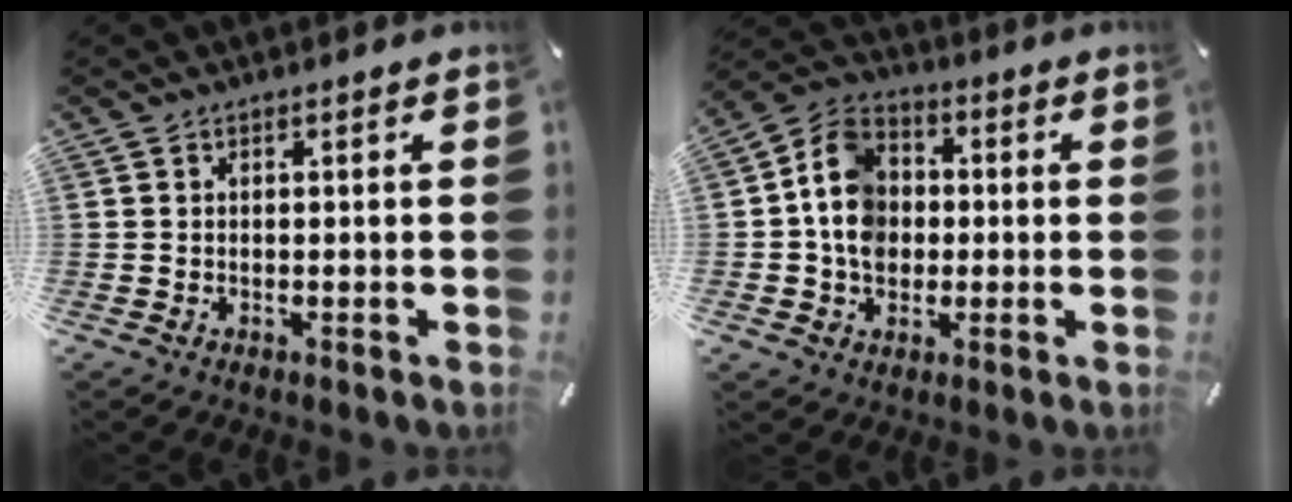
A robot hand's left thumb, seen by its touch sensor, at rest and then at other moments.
{"total": 11.1, "force": [-0.5, 9.5, 5.7], "torque": [-0.125, 0.021, -0.010]}